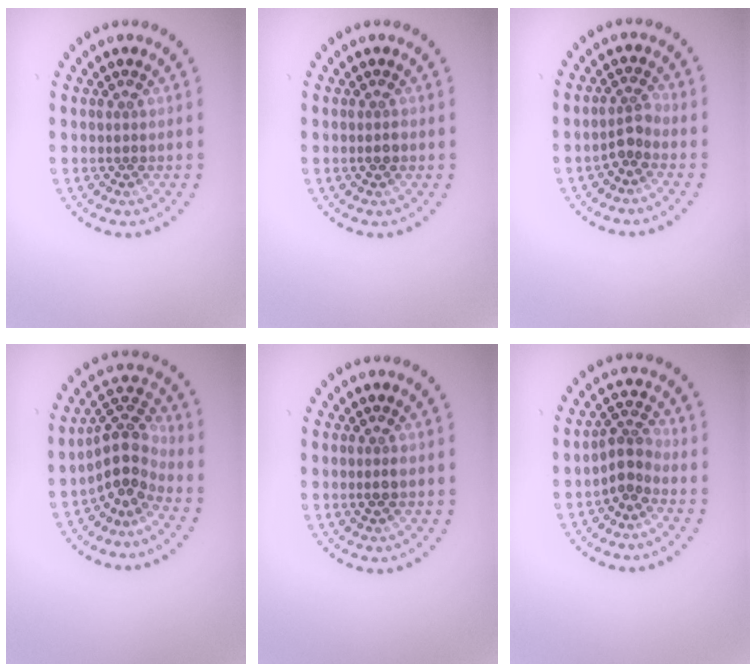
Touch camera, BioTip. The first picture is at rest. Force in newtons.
{"total": 0.9, "press": 0.8, "slide": 0.5}
{"total": 1.8, "press": 1.3, "slide": 1.3}
{"total": 3.9, "press": 2.7, "slide": 2.7}
{"total": 1.0, "press": 0.8, "slide": 0.5}
{"total": 2.3, "press": 1.6, "slide": 1.6}